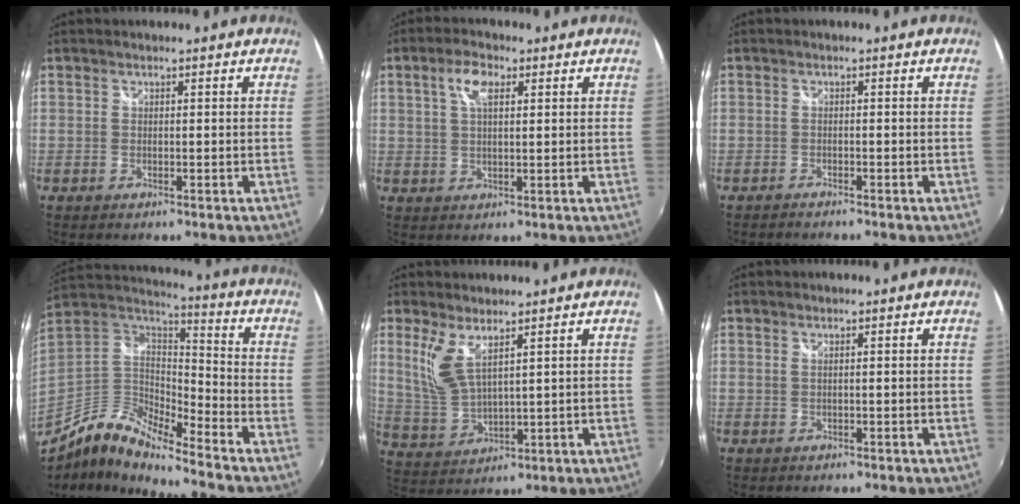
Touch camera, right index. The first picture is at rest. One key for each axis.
{"total": 4.7, "fx": 1.8, "fy": 2.1, "fz": 3.8, "tx": -0.069, "ty": 0.009, "tz": 0.032}
{"total": 1.6, "fx": -1.6, "fy": 0.1, "fz": 0.3, "tx": -0.016, "ty": -0.009, "tz": -0.030}
{"total": 13.0, "fx": -10.0, "fy": 2.9, "fz": 7.9, "tx": -0.150, "ty": -0.006, "tz": -0.202}
{"total": 6.7, "fx": 3.8, "fy": 2.3, "fz": 5.0, "tx": -0.108, "ty": -0.006, "tz": 0.087}
{"total": 0.0}